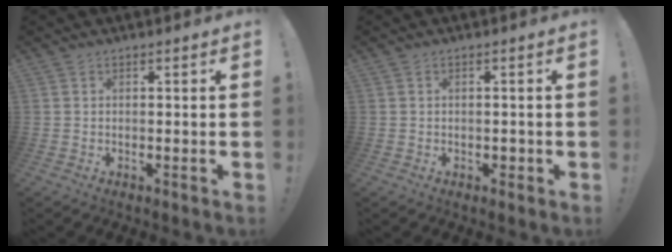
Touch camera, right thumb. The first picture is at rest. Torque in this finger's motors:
{"motor_torque": [0.03, 0.20, 0.00, -0.02, -0.02]}